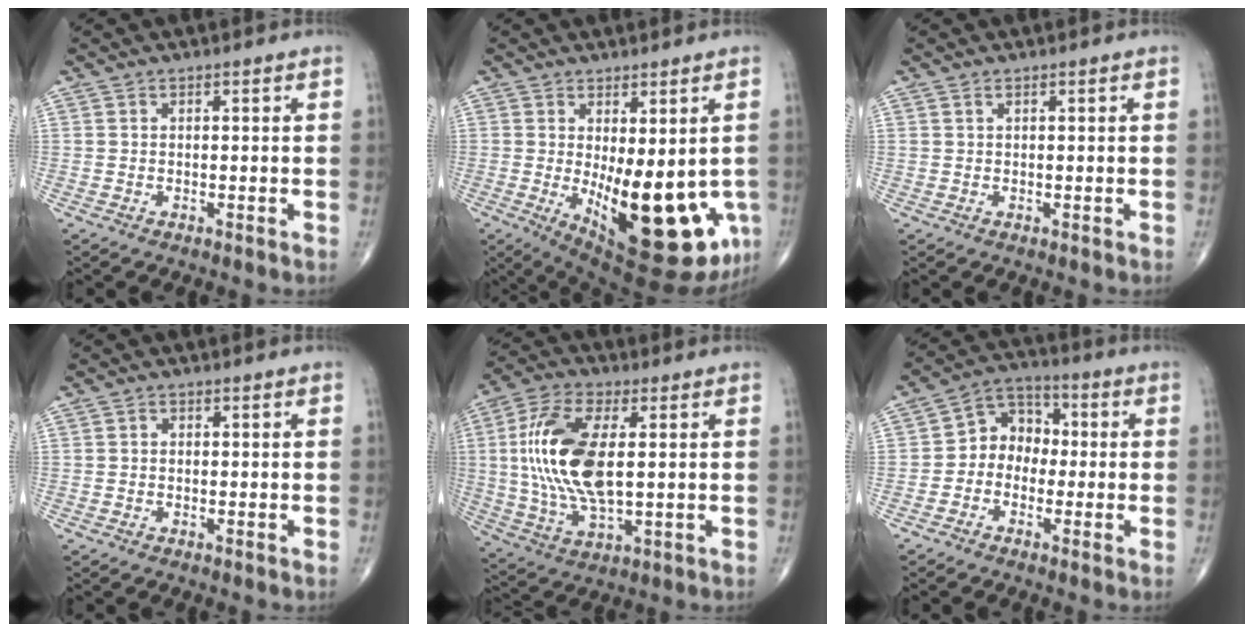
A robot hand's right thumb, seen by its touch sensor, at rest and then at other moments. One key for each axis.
{"total": 19.9, "fx": -3.7, "fy": 8.1, "fz": 17.8, "tx": -0.217, "ty": -0.036, "tz": -0.026}
{"total": 0.6, "fx": 0.4, "fy": 0.2, "fz": 0.3, "tx": -0.009, "ty": 0.004, "tz": 0.008}
{"total": 0.8, "fx": 0.0, "fy": 0.7, "fz": 0.4, "tx": -0.003, "ty": 0.002, "tz": -0.002}
{"total": 17.5, "fx": 1.9, "fy": 7.9, "fz": 15.5, "tx": -0.321, "ty": -0.002, "tz": 0.037}
{"total": 9.4, "fx": -0.1, "fy": 7.6, "fz": 5.5, "tx": -0.048, "ty": 0.033, "tz": -0.016}